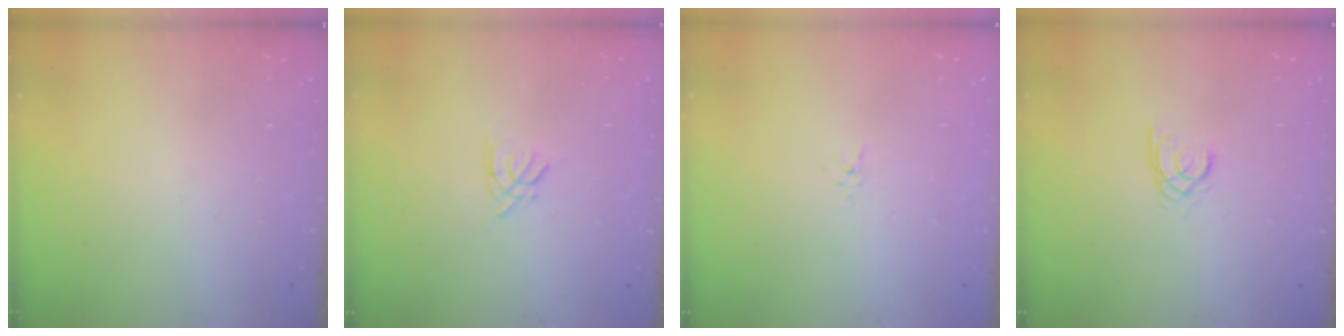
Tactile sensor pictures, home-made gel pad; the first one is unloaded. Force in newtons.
{"total": 1.3, "press": 1.3, "slide": 0.3}
{"total": 2.0, "press": 2.0, "slide": 0.3}
{"total": 1.8, "press": 1.8, "slide": 0.2}